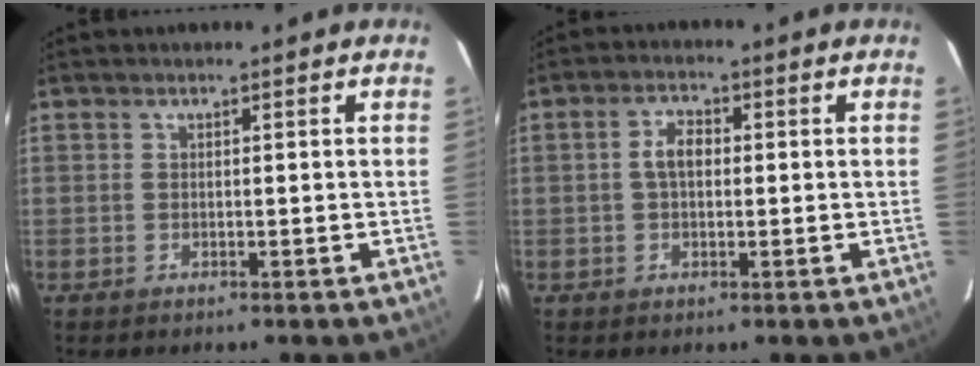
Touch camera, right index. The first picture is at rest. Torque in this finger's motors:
{"motor_torque": [0.09, 0.00, 0.09, 0.08]}